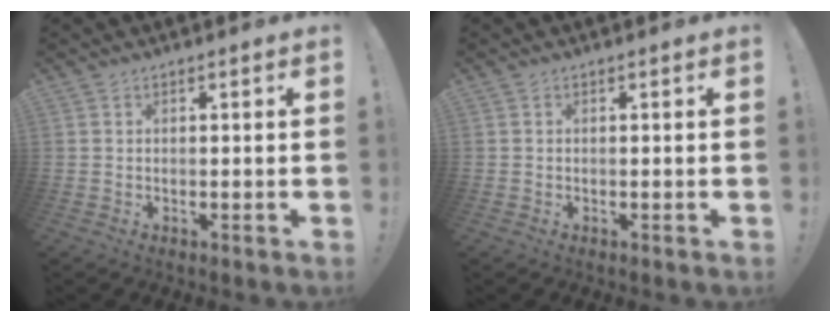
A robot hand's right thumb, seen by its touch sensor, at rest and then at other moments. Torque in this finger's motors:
{"motor_torque": [-0.14, -0.03, -0.05, 0.14, 0.06]}